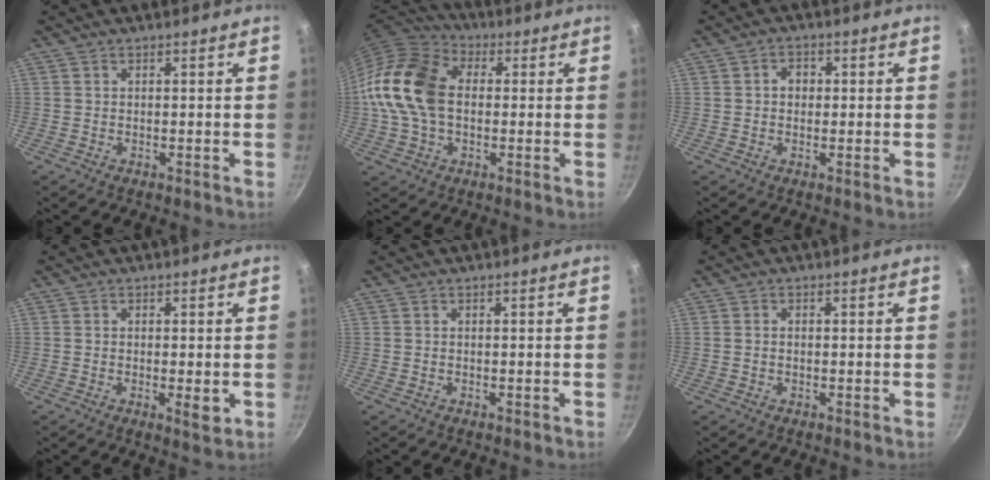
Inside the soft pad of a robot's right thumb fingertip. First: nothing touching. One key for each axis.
{"total": 16.7, "fx": 0.4, "fy": 11.8, "fz": 11.8, "tx": -0.212, "ty": 0.029, "tz": -0.007}
{"total": 2.9, "fx": 0.1, "fy": 2.4, "fz": 1.6, "tx": -0.008, "ty": 0.007, "tz": -0.001}
{"total": 3.1, "fx": -0.6, "fy": 1.0, "fz": 2.9, "tx": -0.050, "ty": -0.009, "tz": -0.010}
{"total": 0.0}
{"total": 0.9, "fx": -0.2, "fy": 0.7, "fz": 0.6, "tx": -0.011, "ty": 0.004, "tz": -0.004}